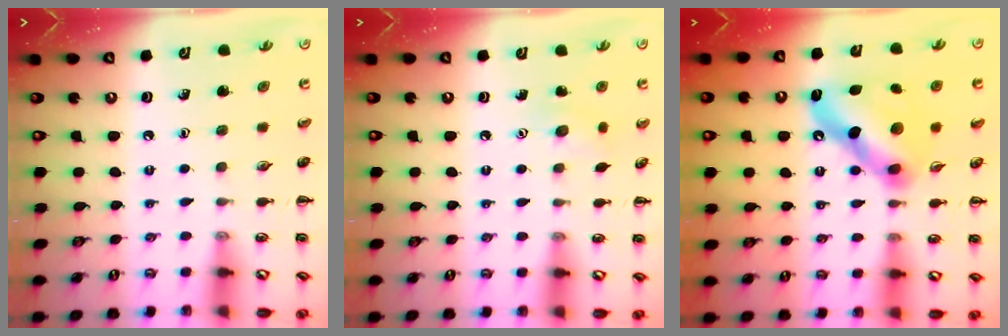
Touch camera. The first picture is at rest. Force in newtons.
{"total": 3.8, "press": 3.7, "slide": 1.1}
{"total": 12.1, "press": 12.1, "slide": 0.3}